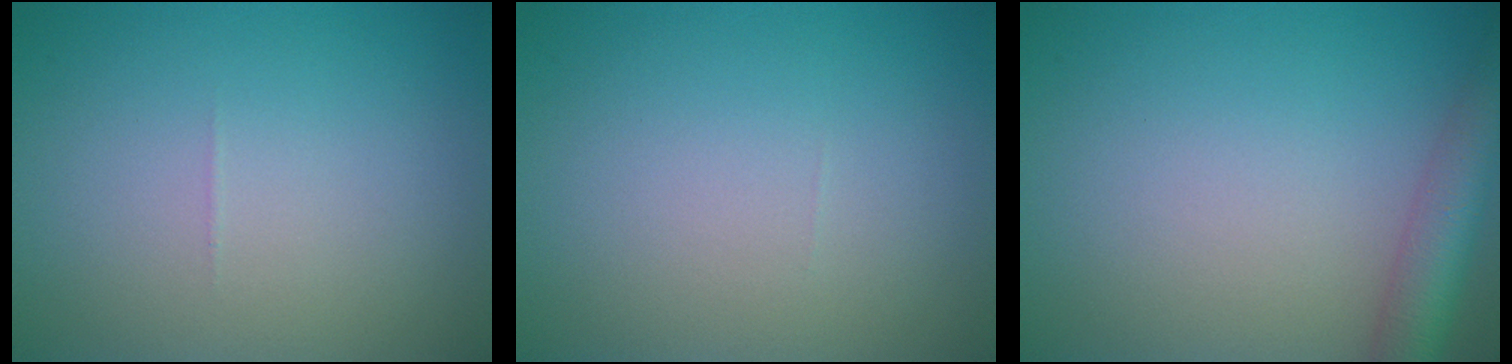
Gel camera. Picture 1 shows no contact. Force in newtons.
{"total": 0.0}
{"total": 4.4, "press": 4.4, "slide": 0.3}